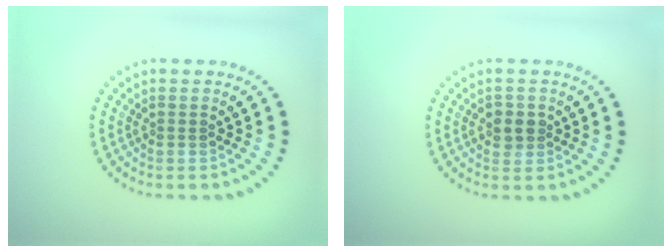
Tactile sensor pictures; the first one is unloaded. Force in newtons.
{"total": 1.8, "press": 1.7, "slide": 0.6}